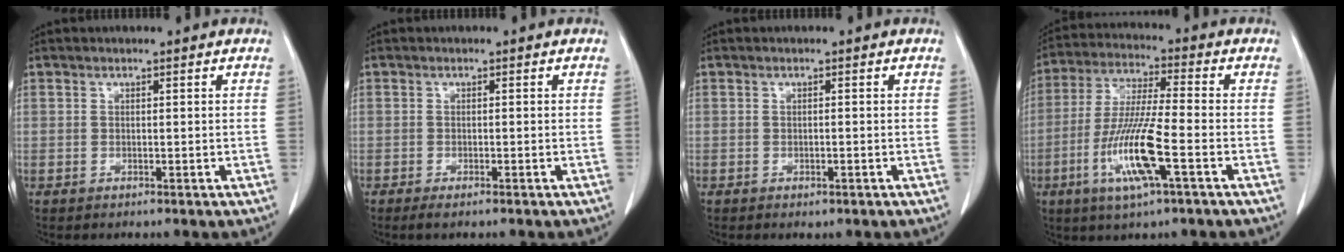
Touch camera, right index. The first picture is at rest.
{"total": 1.3, "force": [-0.9, 0.1, 1.0], "torque": [-0.019, -0.004, -0.017]}
{"total": 0.8, "force": [-0.3, 0.3, 0.6], "torque": [-0.012, -0.002, 0.002]}
{"total": 12.3, "force": [-4.3, 0.6, 11.5], "torque": [-0.237, -0.015, -0.084]}